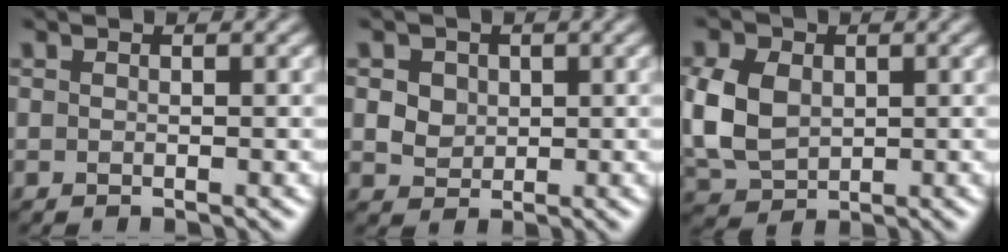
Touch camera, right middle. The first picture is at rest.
{"total": 2.9, "force": [1.2, 2.3, 1.2], "torque": [-0.041, 0.012, 0.022]}
{"total": 5.5, "force": [0.6, 4.1, 3.5], "torque": [-0.093, 0.006, 0.013]}